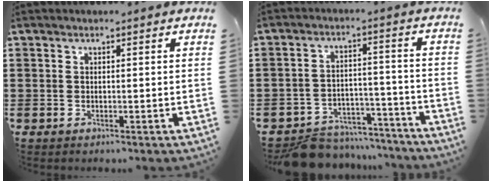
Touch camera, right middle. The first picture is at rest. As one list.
[{"total": 7.9, "force": [-7.6, 1.9, 1.1], "torque": [-0.011, 0.030, -0.146]}]